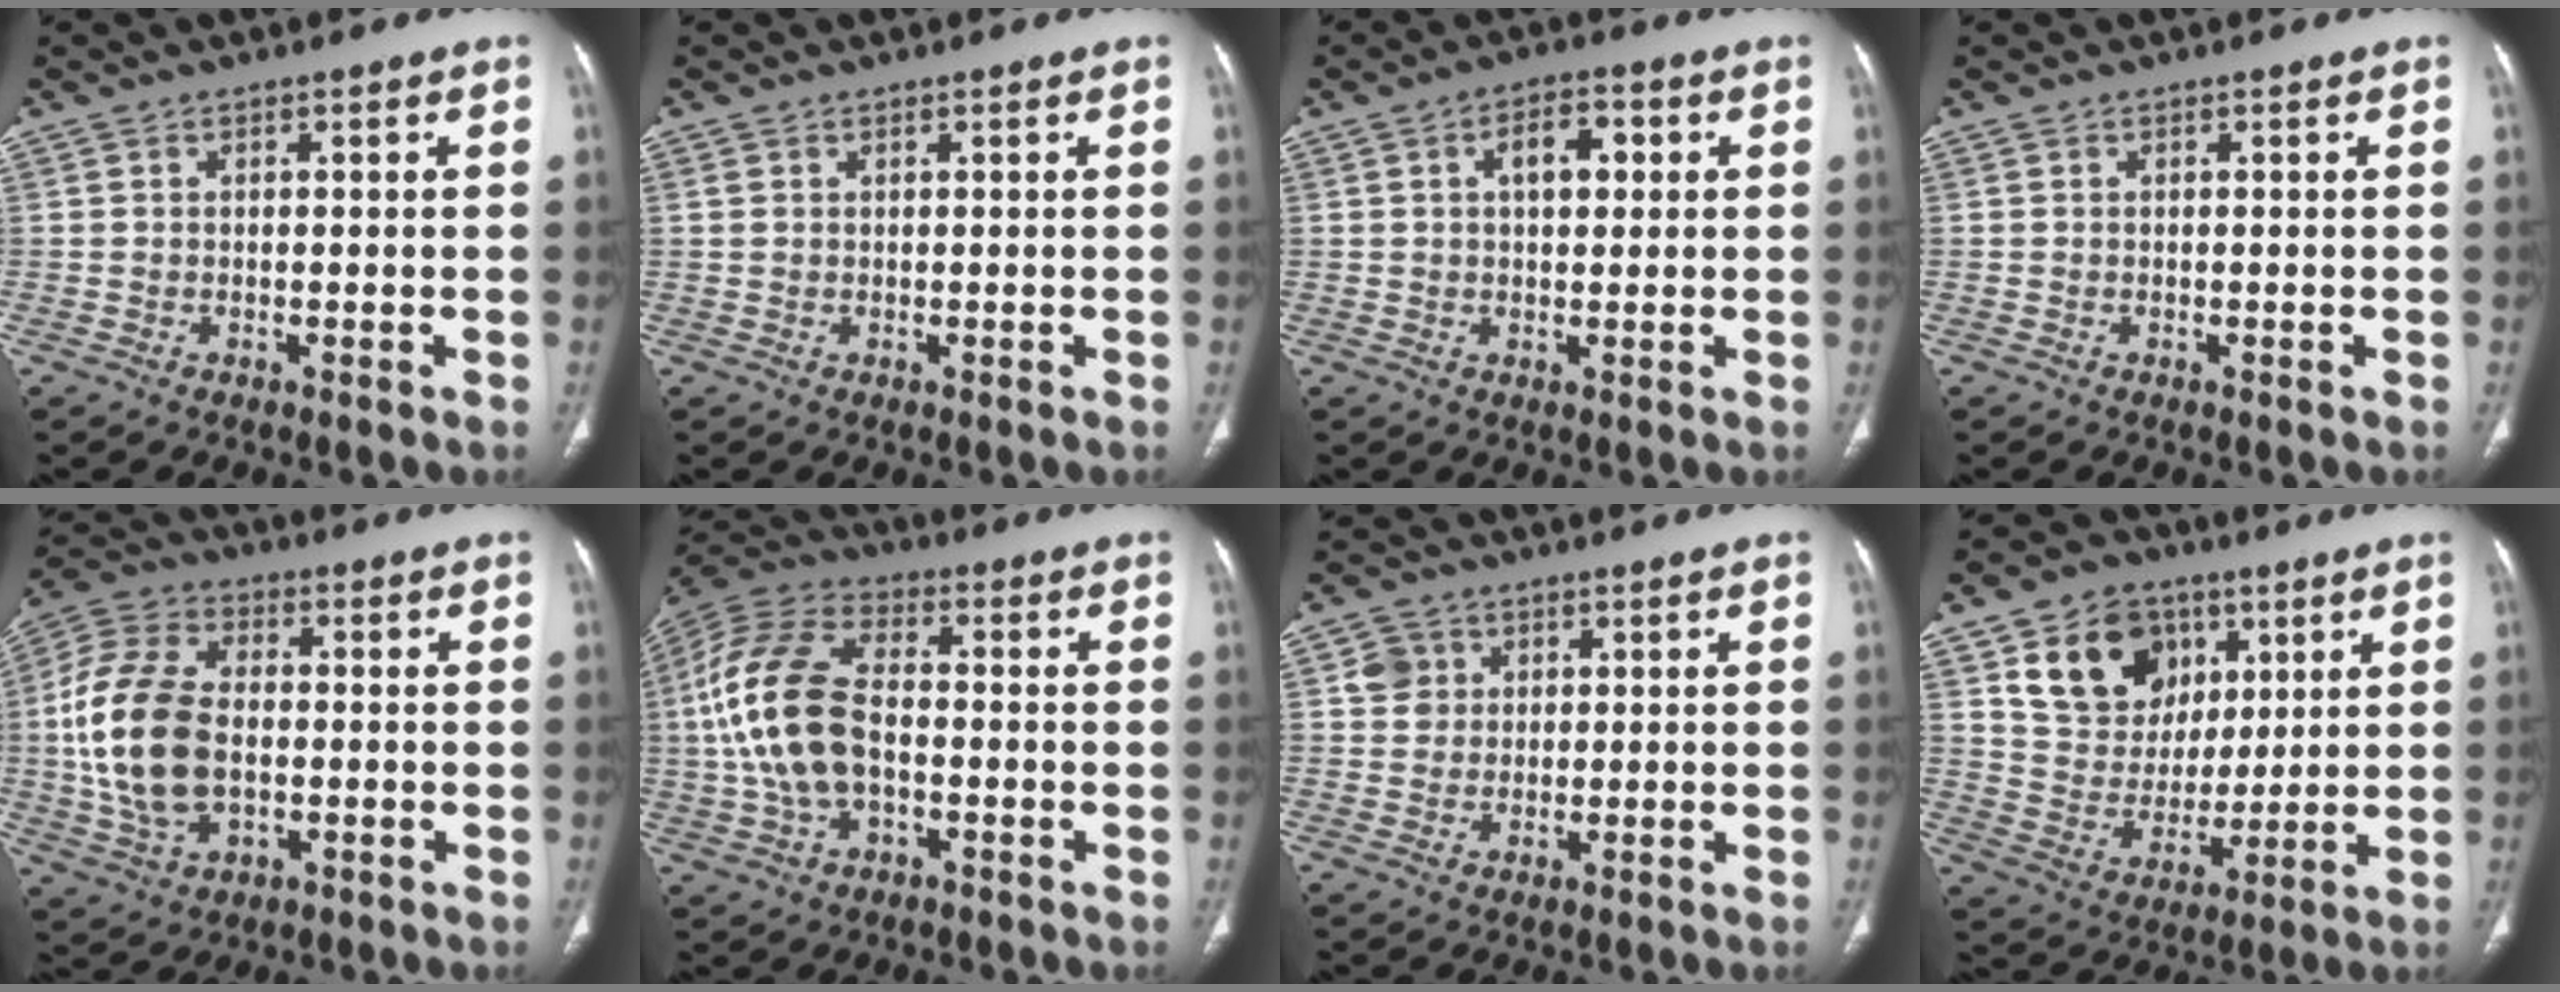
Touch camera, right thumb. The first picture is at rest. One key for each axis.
{"total": 0.6, "fx": 0.4, "fy": 0.3, "fz": 0.3, "tx": -0.007, "ty": 0.006, "tz": 0.012}
{"total": 6.1, "fx": 1.5, "fy": 3.4, "fz": 4.8, "tx": -0.063, "ty": 0.009, "tz": 0.021}
{"total": 0.0}
{"total": 17.3, "fx": -0.9, "fy": 10.7, "fz": 13.6, "tx": -0.279, "ty": 0.014, "tz": -0.014}
{"total": 16.8, "fx": -0.9, "fy": 9.7, "fz": 13.7, "tx": -0.292, "ty": 0.028, "tz": -0.020}
{"total": 3.7, "fx": 1.1, "fy": 3.4, "fz": 0.8, "tx": 0.005, "ty": -0.001, "tz": 0.018}
{"total": 15.8, "fx": 7.1, "fy": 12.4, "fz": 6.9, "tx": -0.079, "ty": -0.021, "tz": 0.134}